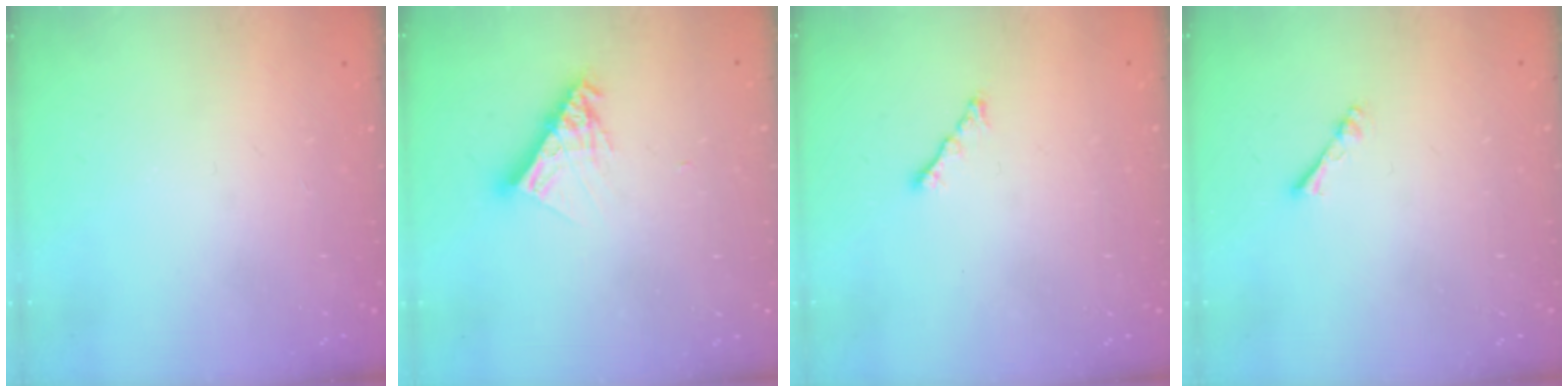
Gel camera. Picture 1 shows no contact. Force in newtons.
{"total": 10.2, "press": 10.2, "slide": 0.9}
{"total": 2.3, "press": 2.2, "slide": 0.7}
{"total": 1.1, "press": 1.1, "slide": 0.2}